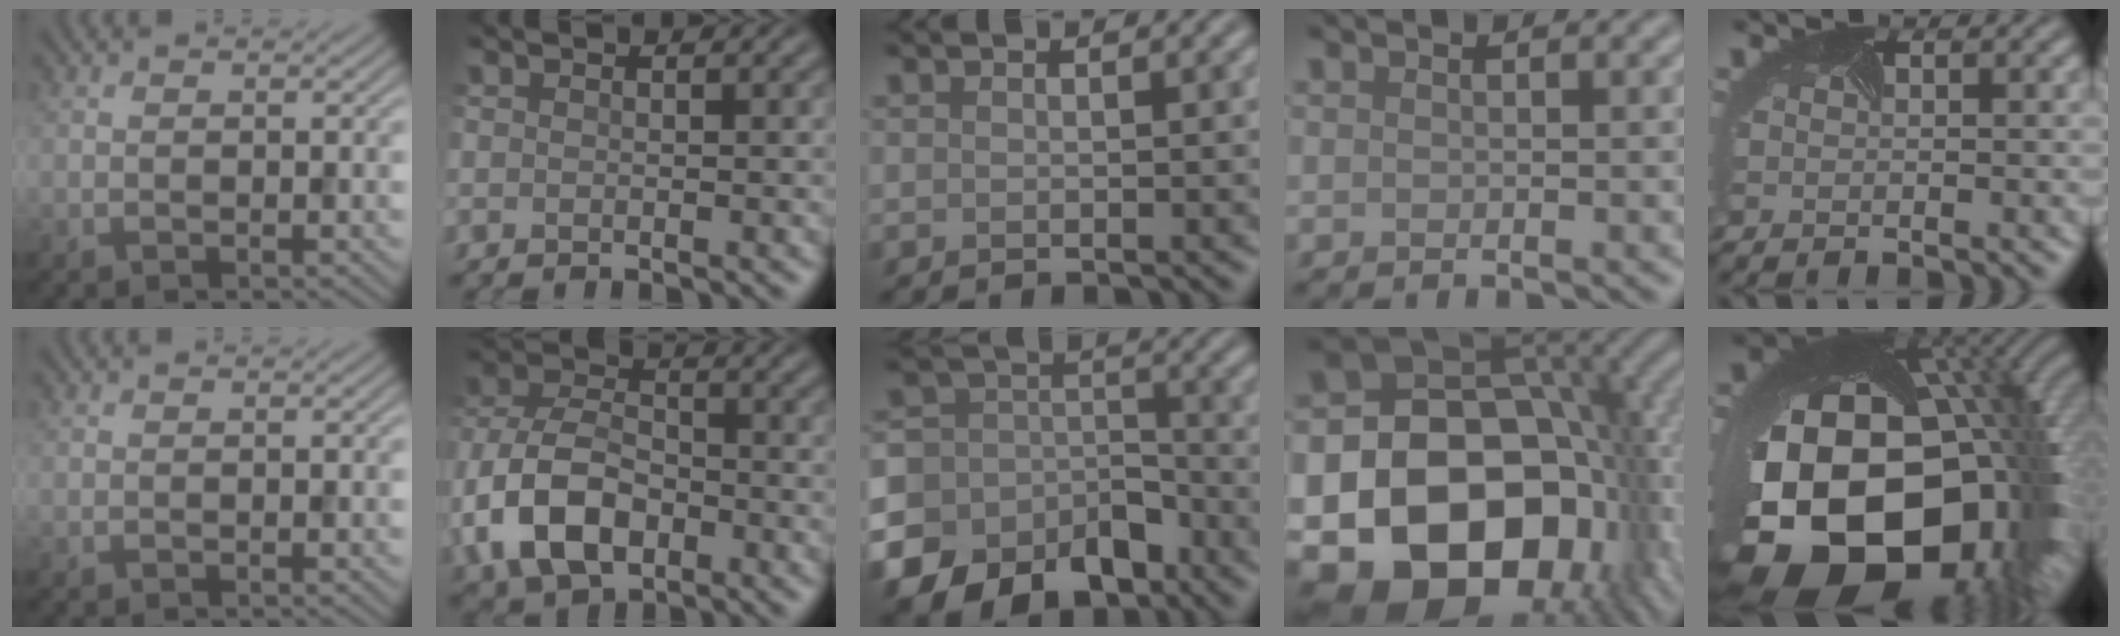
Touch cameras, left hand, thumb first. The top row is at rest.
{"index": {"total": 9.0, "force": [-3.4, 5.8, 6.0], "torque": [-0.132, -0.002, -0.078]}, "middle": {"total": 18.1, "force": [-10.6, 13.6, 5.4], "torque": [-0.108, -0.060, -0.169]}, "ring": {"total": 22.1, "force": [-6.3, 16.5, 13.2], "torque": [-0.249, -0.044, -0.093]}, "little": {"total": 23.8, "force": [-5.3, 16.7, 16.1], "torque": [-0.311, -0.106, -0.060]}}